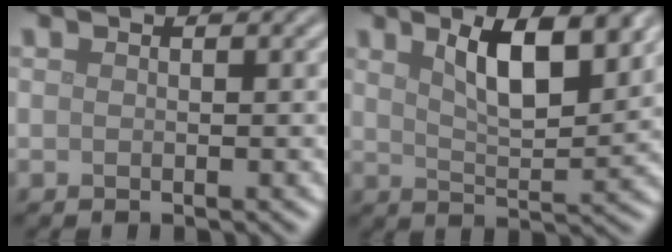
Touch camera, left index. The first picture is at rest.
{"total": 6.6, "force": [3.3, 2.1, 5.3], "torque": [-0.090, 0.000, 0.053]}